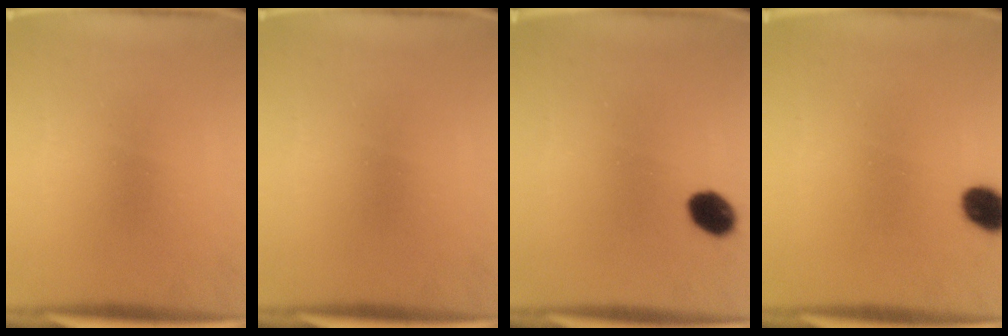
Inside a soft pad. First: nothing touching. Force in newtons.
{"total": 0.0}
{"total": 5.4}
{"total": 5.7}